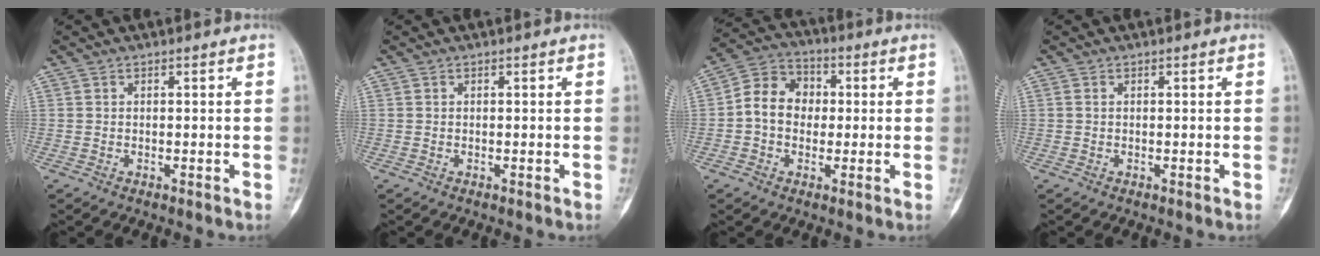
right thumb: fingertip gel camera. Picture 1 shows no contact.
{"total": 0.0}
{"total": 9.3, "force": [-0.1, 7.7, 5.2], "torque": [-0.067, 0.030, -0.017]}
{"total": 0.0}